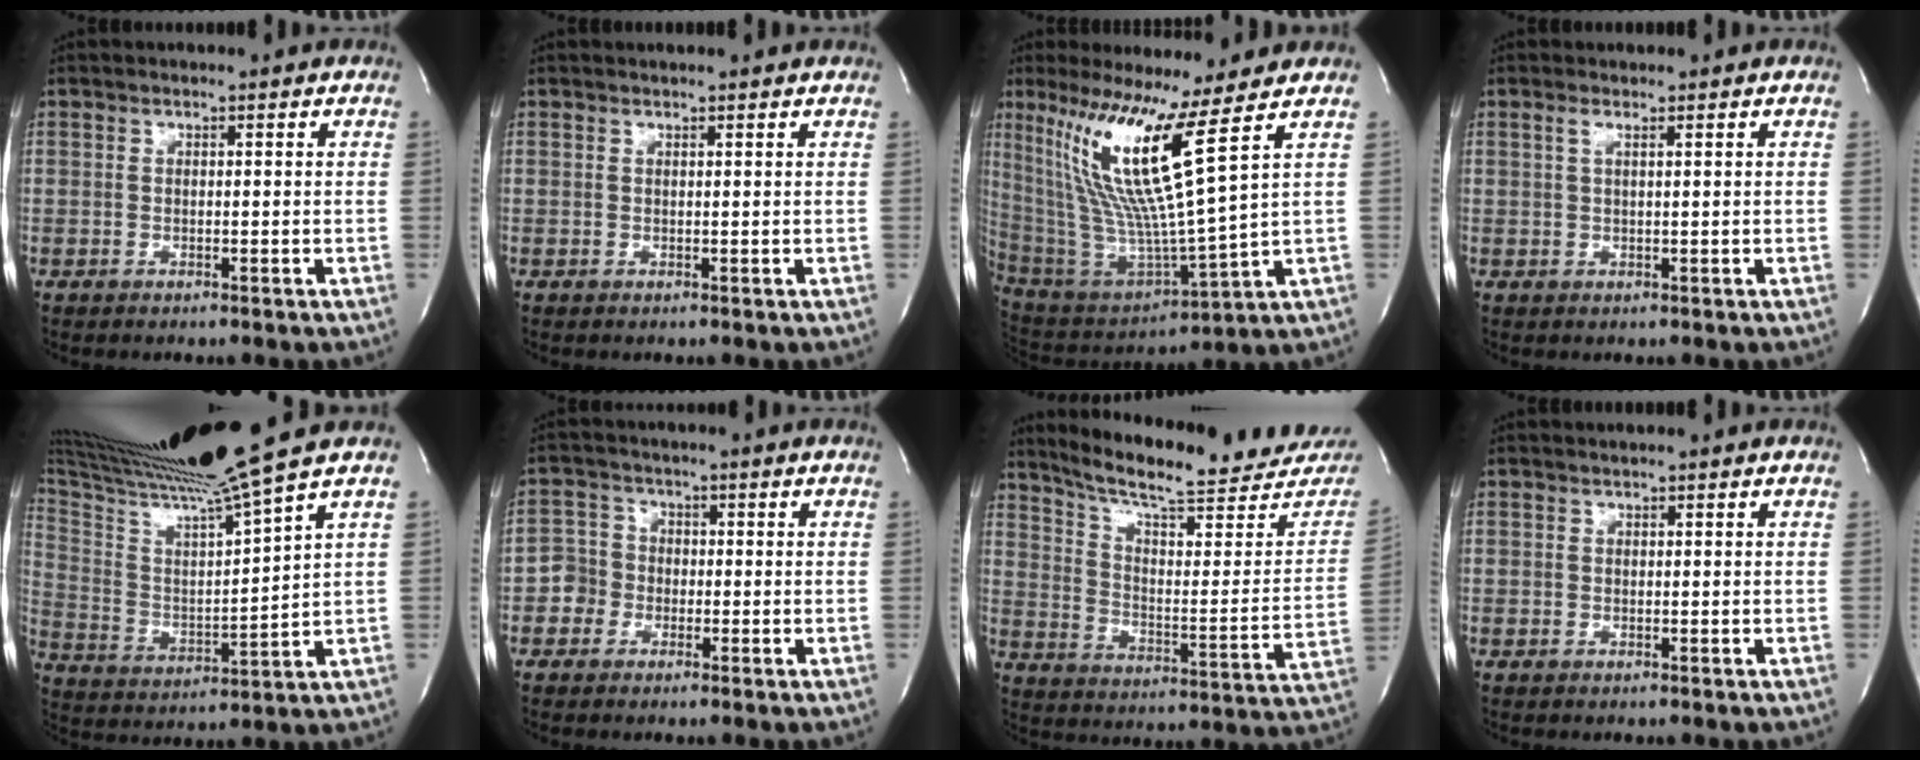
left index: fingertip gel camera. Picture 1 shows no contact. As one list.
[{"total": 1.7, "force": [1.6, 0.0, 0.5], "torque": [-0.011, 0.006, 0.014]}, {"total": 16.5, "force": [8.1, -2.7, 14.2], "torque": [-0.274, -0.028, 0.149]}, {"total": 1.0, "force": [0.4, -0.1, 0.9], "torque": [-0.028, 0.001, 0.010]}, {"total": 17.1, "force": [14.3, -3.3, 8.9], "torque": [-0.170, -0.033, 0.249]}, {"total": 3.4, "force": [-1.6, 3.0, 0.3], "torque": [0.001, 0.008, -0.037]}, {"total": 23.5, "force": [21.1, 2.8, 9.8], "torque": [-0.150, -0.064, 0.282]}, {"total": 0.0}]